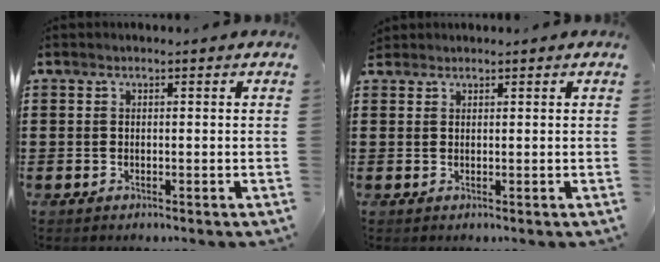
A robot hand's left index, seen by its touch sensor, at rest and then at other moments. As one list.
[{"total": 0.9, "force": [0.9, 0.3, 0.1], "torque": [-0.004, 0.002, 0.017]}]